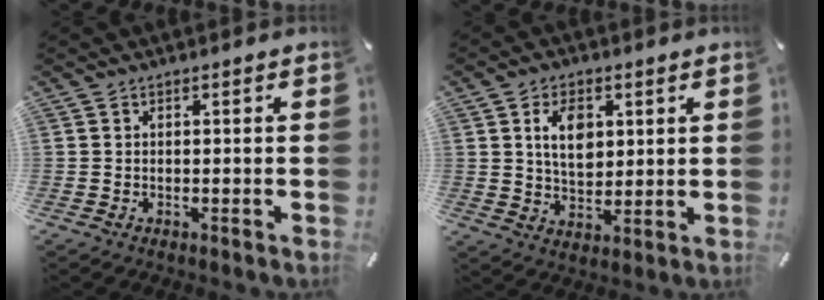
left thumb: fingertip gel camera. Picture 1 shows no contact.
{"total": 8.3, "force": [2.6, 5.6, 5.6], "torque": [-0.090, 0.002, 0.043]}